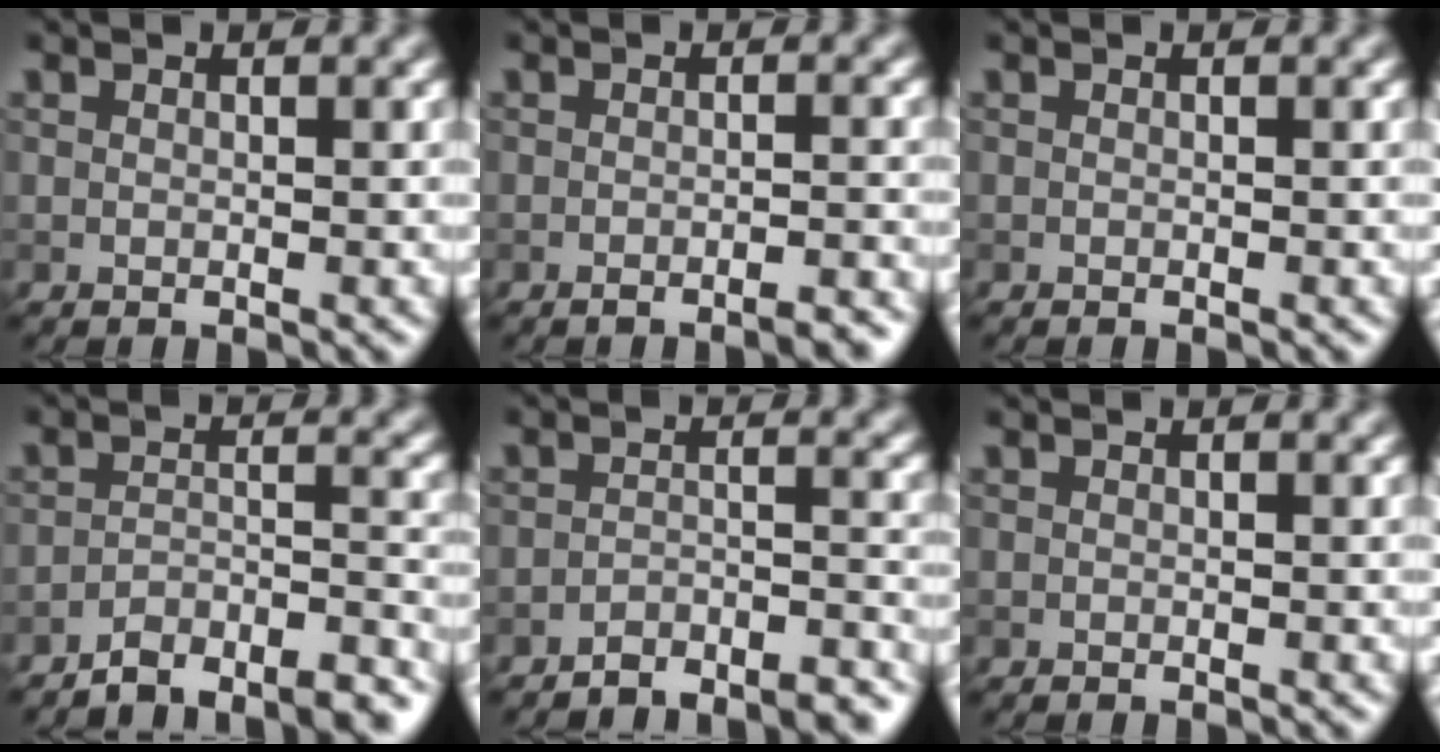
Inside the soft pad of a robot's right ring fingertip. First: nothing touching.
{"total": 2.6, "force": [-2.0, 0.5, 1.7], "torque": [-0.012, 0.006, -0.031]}
{"total": 0.0}
{"total": 8.0, "force": [-7.2, 1.7, 2.9], "torque": [-0.033, -0.004, -0.114]}
{"total": 5.2, "force": [-4.8, 1.1, 1.7], "torque": [-0.024, -0.003, -0.074]}
{"total": 0.0}